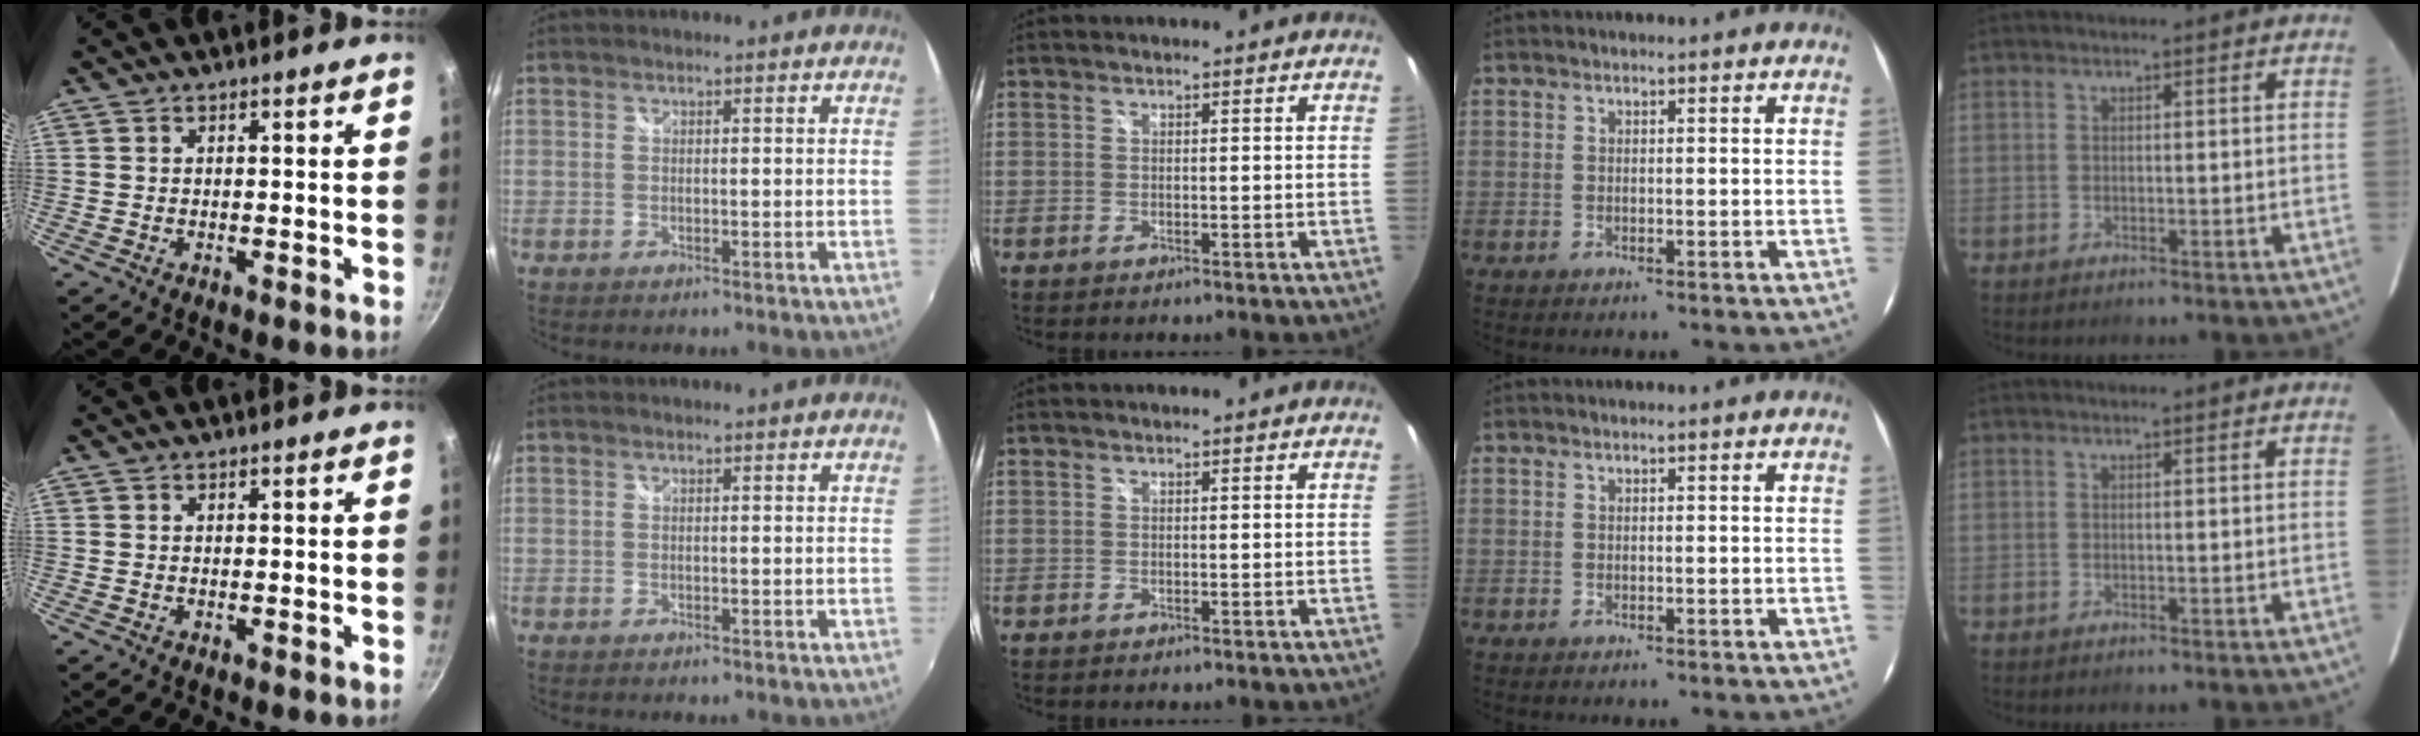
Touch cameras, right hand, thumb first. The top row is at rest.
{}